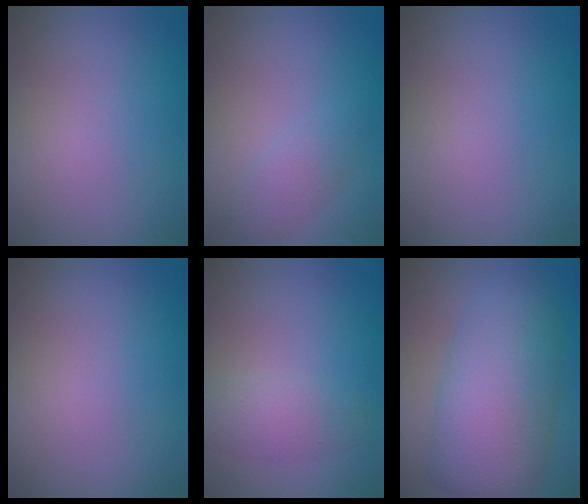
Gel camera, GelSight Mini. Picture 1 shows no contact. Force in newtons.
{"total": 1.7, "press": 1.7, "slide": 0.1}
{"total": 0.0}
{"total": 0.0}
{"total": 2.4, "press": 2.4, "slide": 0.0}
{"total": 8.5, "press": 8.5, "slide": 0.3}